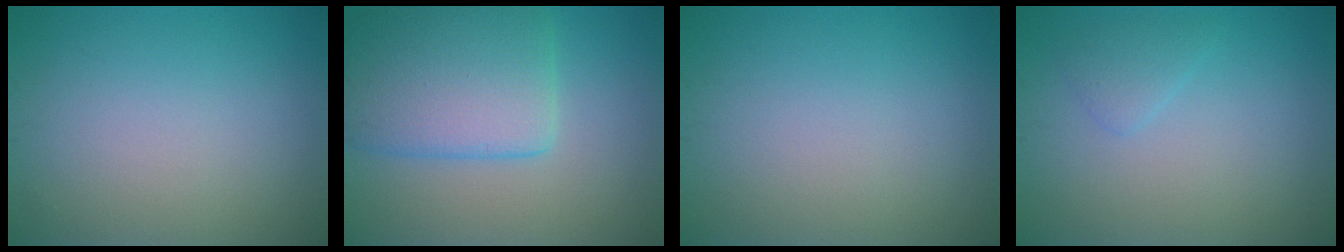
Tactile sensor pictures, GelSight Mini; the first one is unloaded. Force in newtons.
{"total": 7.4, "press": 7.4, "slide": 0.2}
{"total": 0.0}
{"total": 1.4, "press": 1.4, "slide": 0.1}